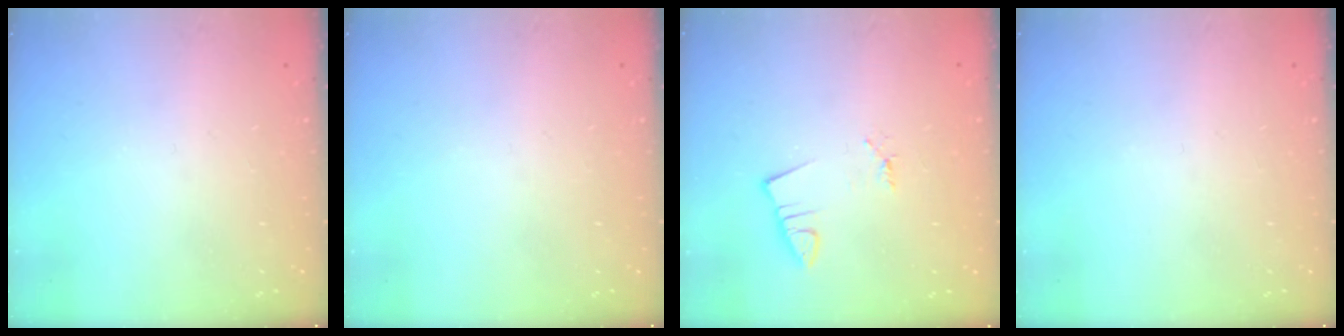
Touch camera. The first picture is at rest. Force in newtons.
{"total": 0.0}
{"total": 0.9, "press": 0.9, "slide": 0.1}
{"total": 0.0}